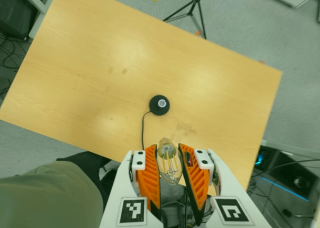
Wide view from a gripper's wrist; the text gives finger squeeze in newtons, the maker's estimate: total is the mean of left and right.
{"total": 19.9, "left": 21.8, "right": 17.9}